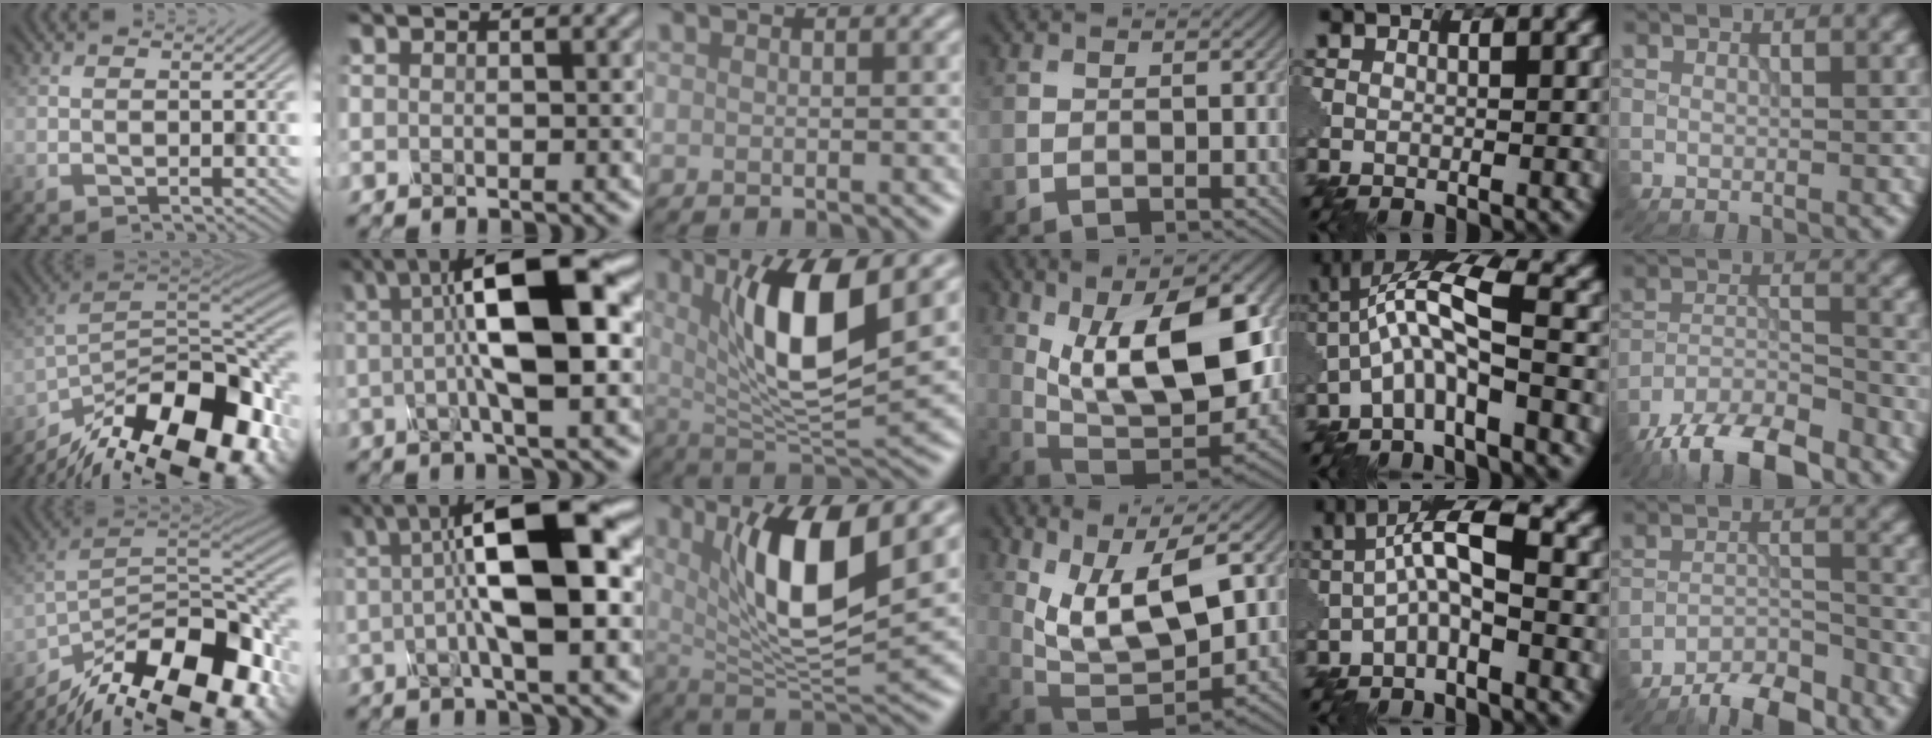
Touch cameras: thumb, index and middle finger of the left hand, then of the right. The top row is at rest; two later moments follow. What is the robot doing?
{"motion": "disassemble", "object": "glue stick"}